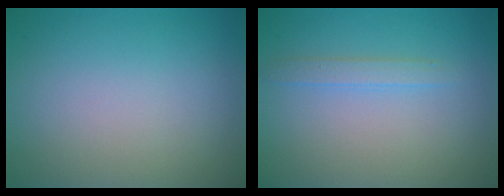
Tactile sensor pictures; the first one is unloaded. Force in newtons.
{"total": 1.4, "press": 1.4, "slide": 0.0}